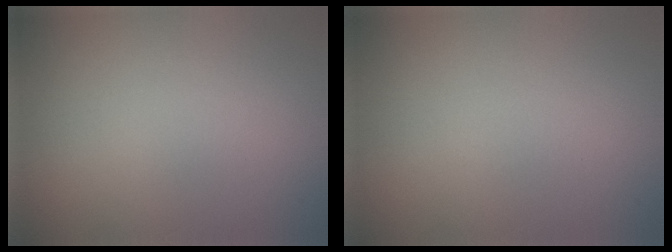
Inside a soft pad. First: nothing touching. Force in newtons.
{"total": 0.0}